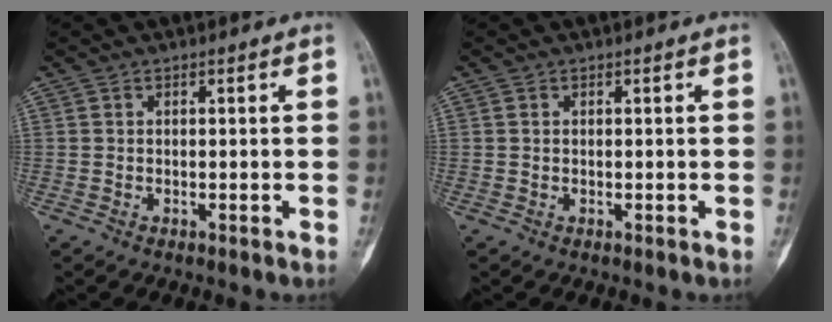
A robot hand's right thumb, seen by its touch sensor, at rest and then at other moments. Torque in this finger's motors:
{"motor_torque": [0.01, -0.24, 0.12, 0.01, 0.04]}